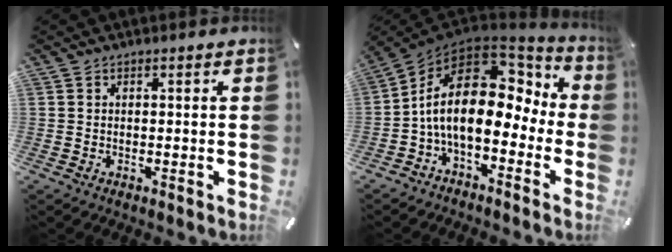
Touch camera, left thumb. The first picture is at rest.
{"total": 15.9, "force": [1.1, 9.0, 13.1], "torque": [-0.259, -0.021, 0.016]}